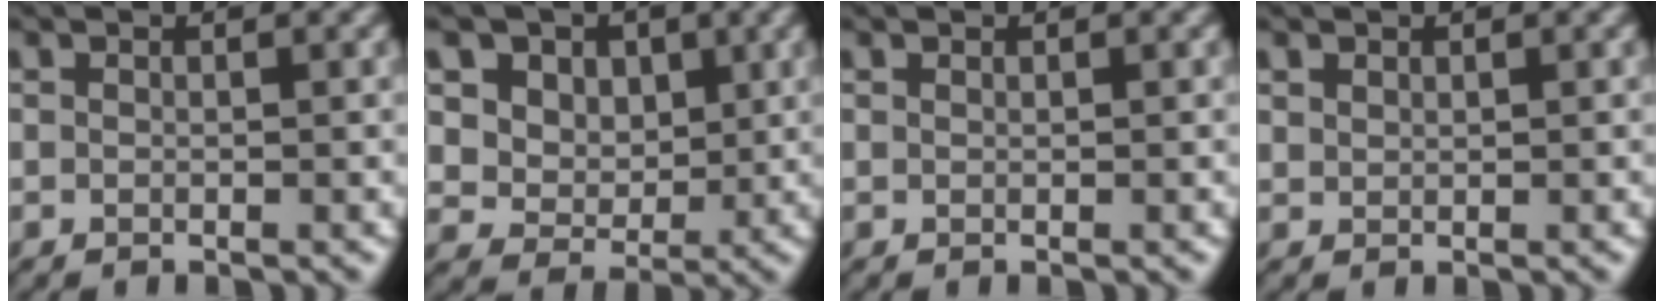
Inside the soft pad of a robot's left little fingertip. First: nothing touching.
{"total": 9.1, "force": [4.2, 6.8, 4.3], "torque": [-0.081, -0.002, 0.064]}
{"total": 0.0}
{"total": 0.7, "force": [0.6, 0.3, 0.1], "torque": [-0.006, 0.000, 0.016]}